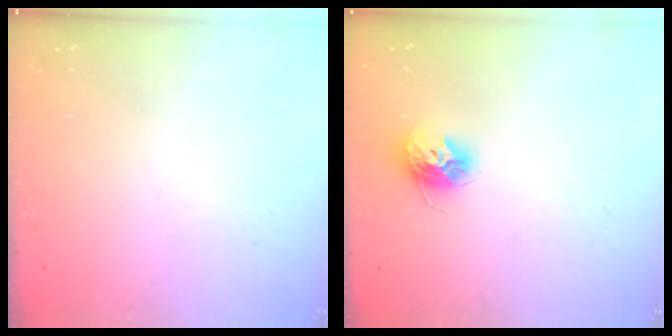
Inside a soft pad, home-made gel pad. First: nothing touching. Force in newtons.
{"total": 10.3, "press": 10.3, "slide": 0.7}